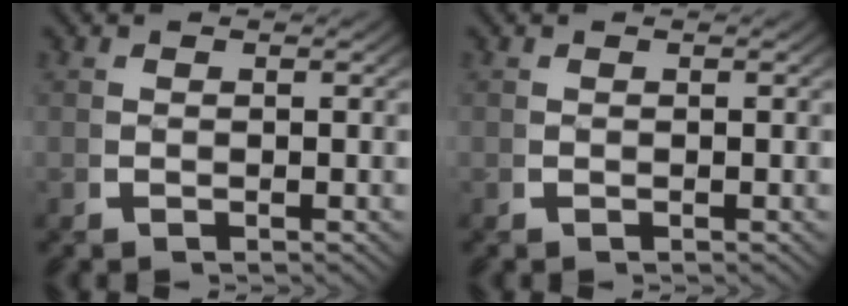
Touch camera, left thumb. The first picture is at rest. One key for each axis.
{"total": 0.0}